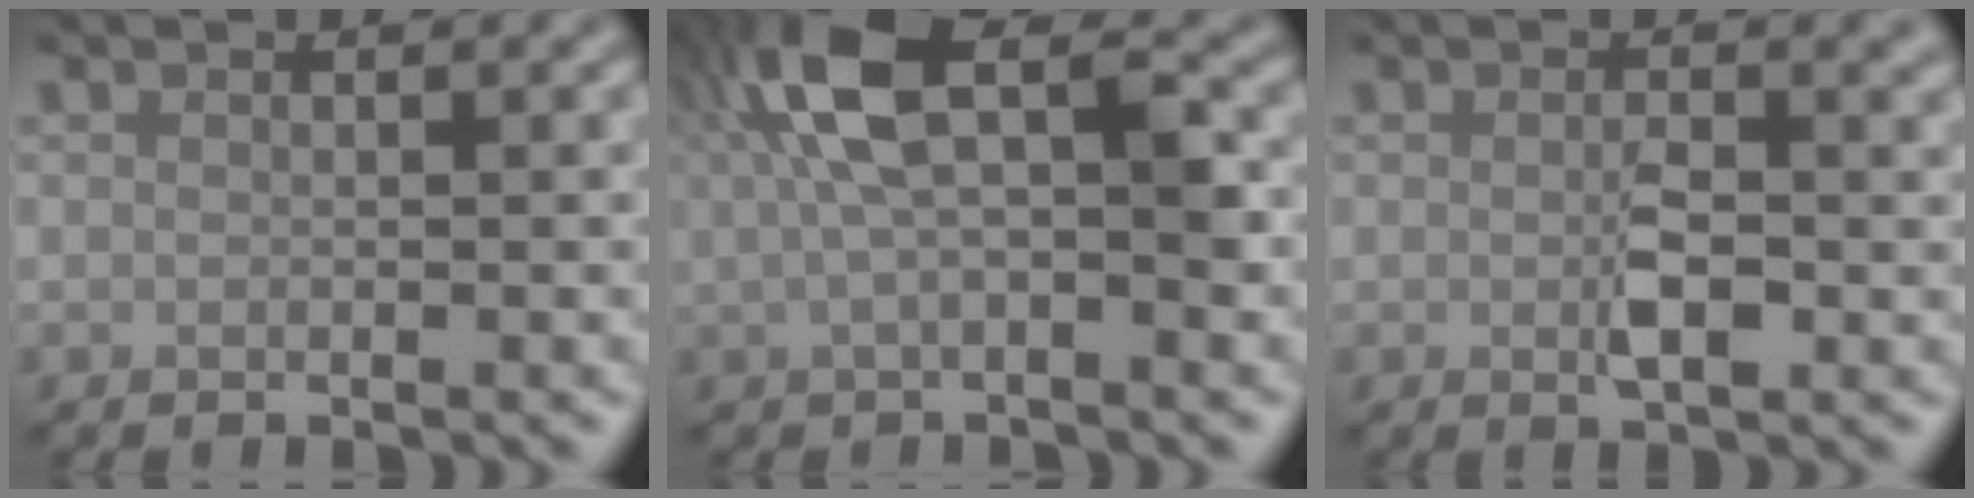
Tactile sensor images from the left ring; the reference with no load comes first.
{"total": 7.7, "force": [1.5, 3.2, 6.9], "torque": [-0.134, 0.020, 0.017]}
{"total": 2.9, "force": [-0.1, 1.0, 2.7], "torque": [-0.048, -0.005, -0.001]}